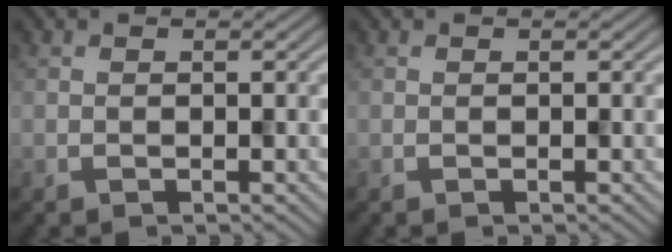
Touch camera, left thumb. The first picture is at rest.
{"total": 0.0}